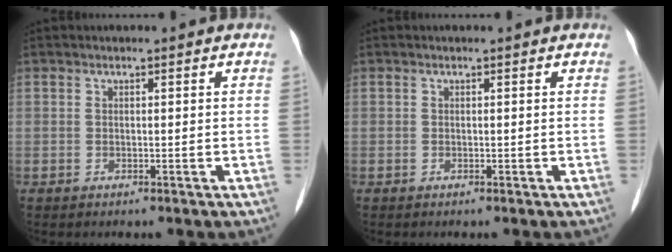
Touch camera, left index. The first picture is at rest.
{"total": 0.0}